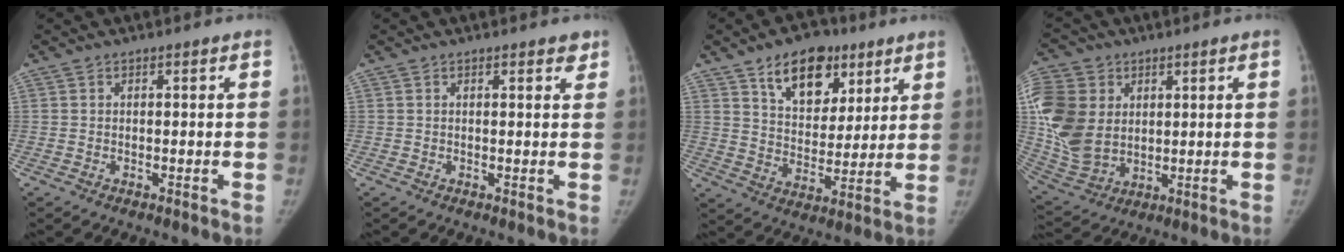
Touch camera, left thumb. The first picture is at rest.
{"total": 1.5, "force": [1.1, 0.6, 0.8], "torque": [0.001, -0.005, 0.011]}
{"total": 14.4, "force": [8.3, 8.9, 7.7], "torque": [-0.073, -0.037, 0.140]}
{"total": 17.1, "force": [3.8, 13.2, 10.2], "torque": [-0.221, -0.011, 0.084]}